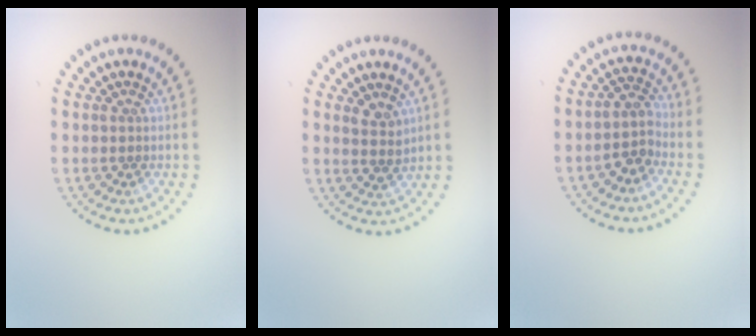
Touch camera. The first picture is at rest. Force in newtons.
{"total": 1.8, "press": 1.4, "slide": 1.0}
{"total": 2.3, "press": 1.9, "slide": 1.3}